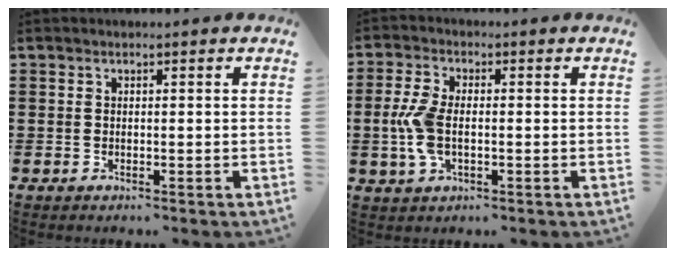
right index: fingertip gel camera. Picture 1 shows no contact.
{"total": 6.2, "force": [-0.6, 3.1, 5.4], "torque": [-0.133, -0.007, -0.018]}